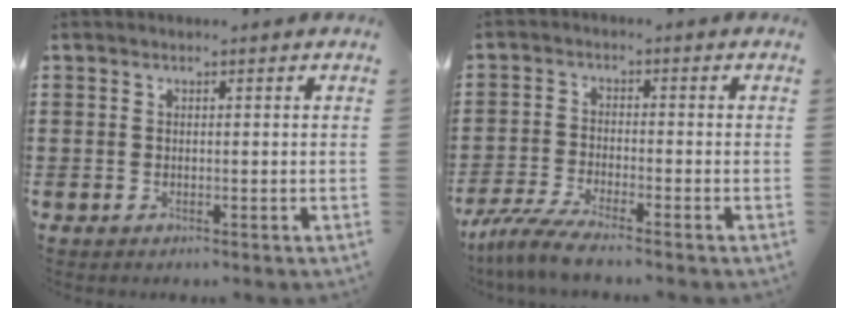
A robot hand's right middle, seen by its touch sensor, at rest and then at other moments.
{"total": 4.8, "force": [-4.2, -0.1, 2.3], "torque": [-0.068, -0.021, -0.087]}